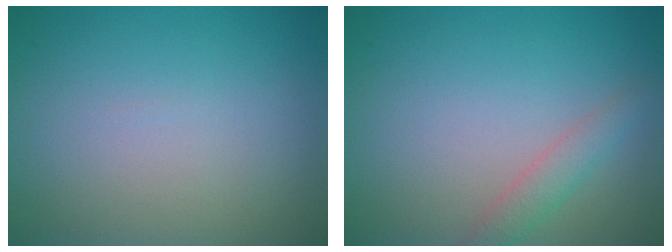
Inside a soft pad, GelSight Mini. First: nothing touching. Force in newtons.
{"total": 1.8, "press": 1.8, "slide": 0.1}